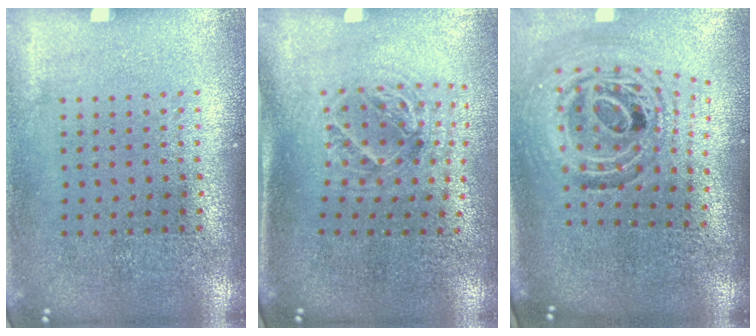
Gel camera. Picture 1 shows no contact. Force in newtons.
{"total": 1.1, "press": 1.1, "slide": 0.4}
{"total": 1.5, "press": 1.2, "slide": 0.8}